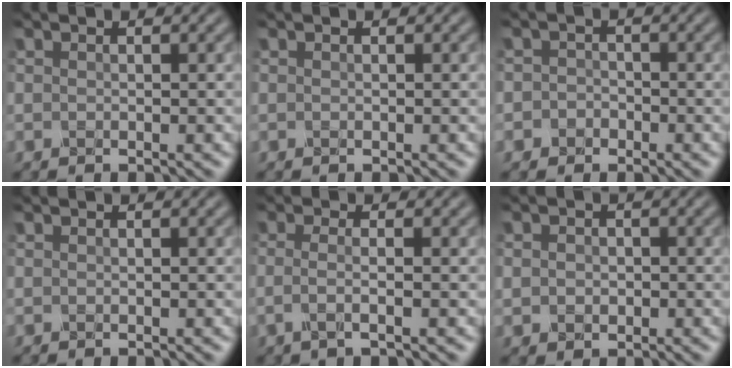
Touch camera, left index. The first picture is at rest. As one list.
[{"total": 0.0}, {"total": 1.9, "force": [-0.6, 1.8, 0.3], "torque": [0.019, 0.008, -0.024]}, {"total": 0.0}, {"total": 2.4, "force": [-0.3, 0.9, 2.2], "torque": [-0.034, -0.003, -0.017]}, {"total": 1.8, "force": [0.0, 1.6, 0.8], "torque": [-0.009, 0.001, -0.005]}]